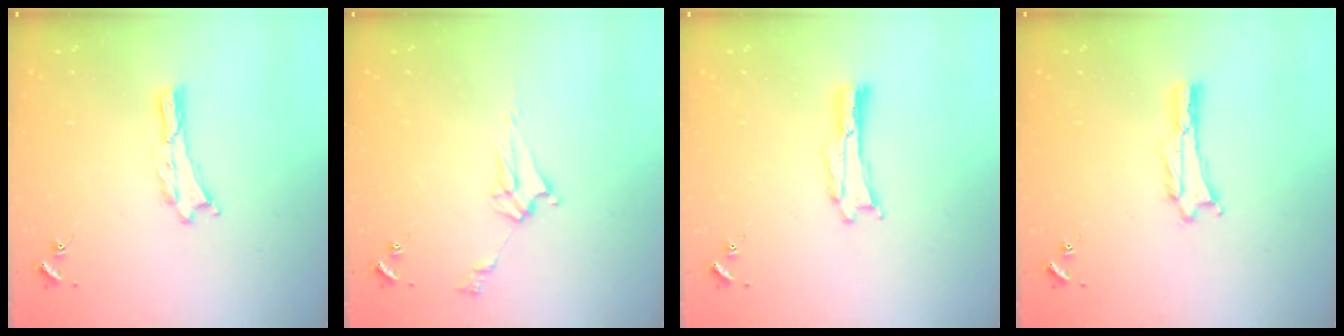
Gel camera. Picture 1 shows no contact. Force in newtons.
{"total": 4.3, "press": 4.3, "slide": 0.5}
{"total": 0.0}
{"total": 1.8, "press": 1.8, "slide": 0.2}